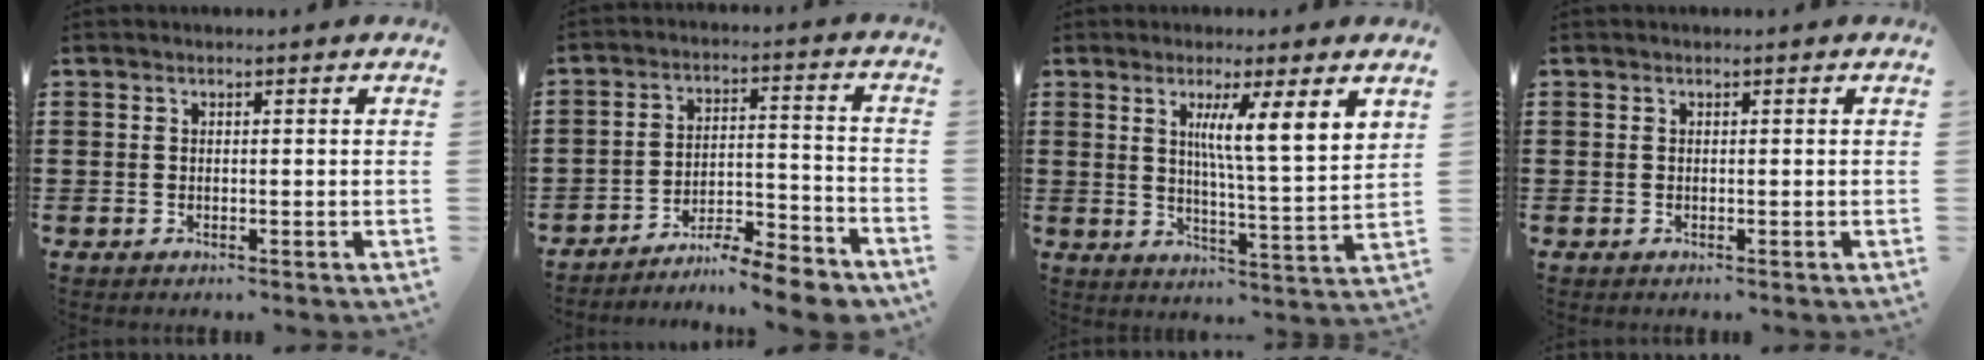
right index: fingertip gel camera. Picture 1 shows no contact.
{"total": 7.2, "force": [-6.8, 0.5, 2.2], "torque": [-0.027, 0.008, -0.132]}
{"total": 6.8, "force": [3.1, -0.3, 6.0], "torque": [-0.110, -0.017, 0.045]}
{"total": 0.0}